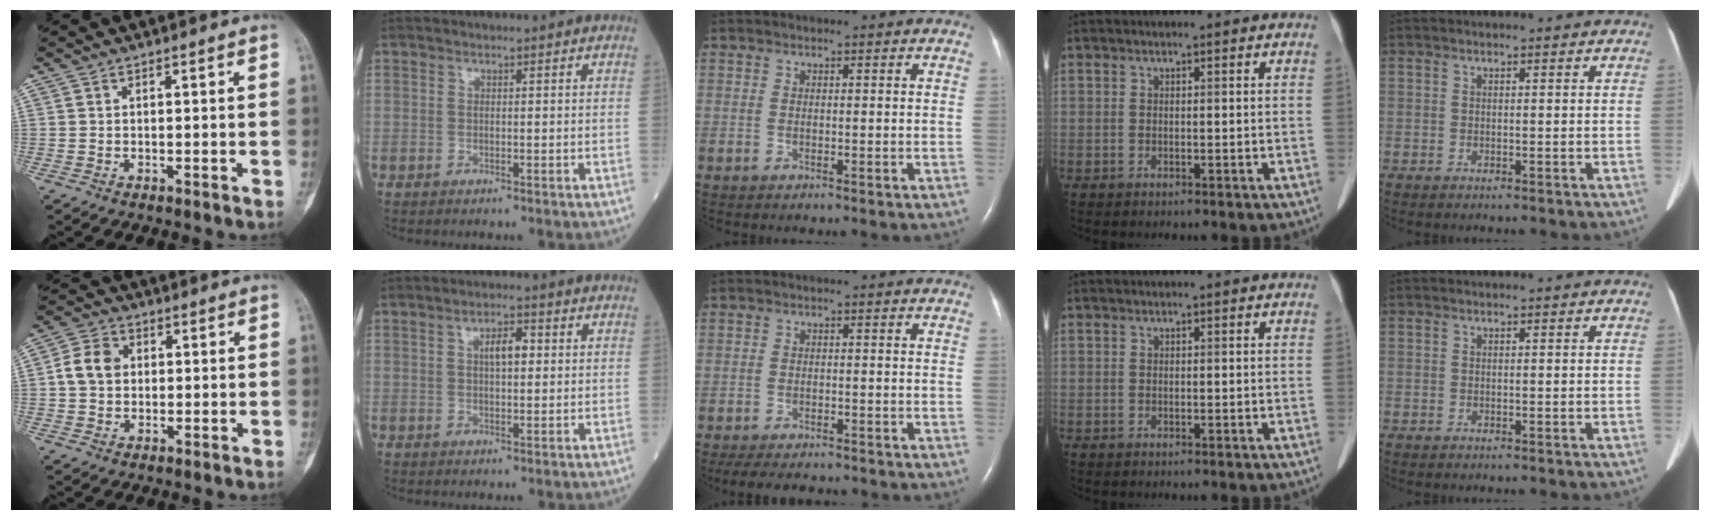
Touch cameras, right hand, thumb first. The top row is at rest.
{"thumb": {"total": 6.2, "force": [0.6, 5.0, 3.6], "torque": [-0.057, 0.012, 0.004]}, "index": {"total": 3.8, "force": [0.9, 1.4, 3.4], "torque": [-0.058, 0.007, 0.013]}, "middle": {"total": 8.3, "force": [-7.3, 2.1, 3.5], "torque": [-0.054, -0.011, -0.102]}}